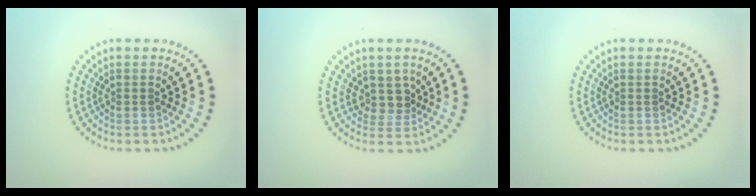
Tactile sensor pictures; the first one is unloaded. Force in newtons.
{"total": 2.2, "press": 1.6, "slide": 1.5}
{"total": 0.0}